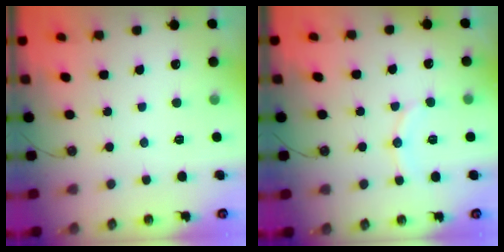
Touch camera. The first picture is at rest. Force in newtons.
{"total": 8.4, "press": 7.9, "slide": 2.7}